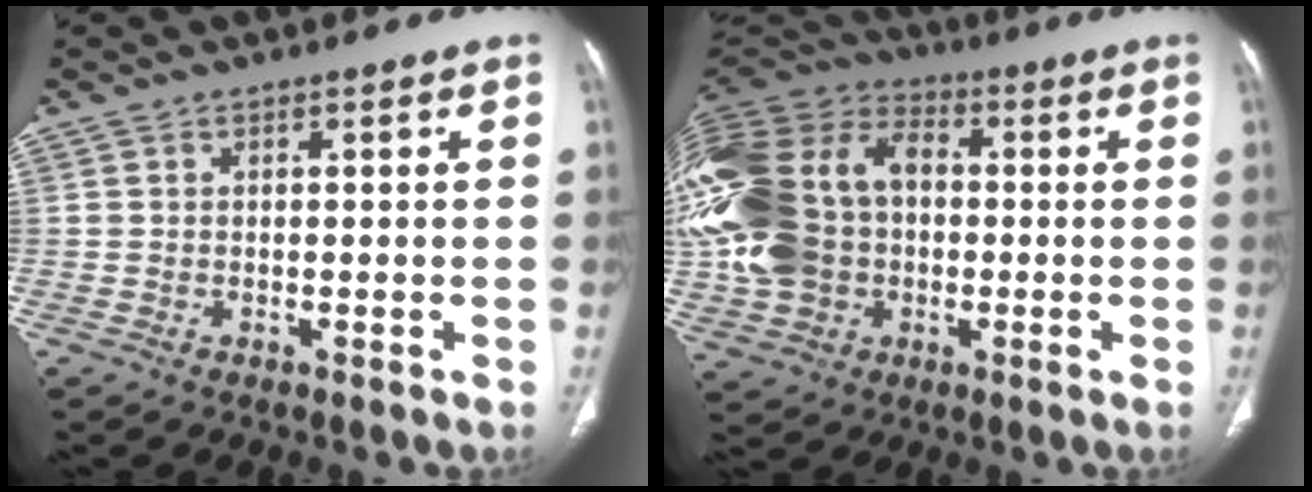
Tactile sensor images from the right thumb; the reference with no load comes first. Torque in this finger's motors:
{"motor_torque": [2.49, 2.51, 1.33, 0.68, 0.40]}